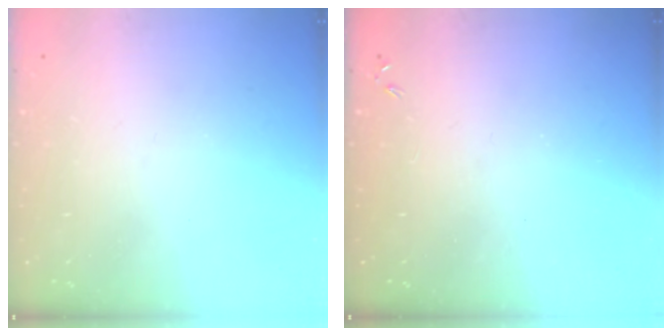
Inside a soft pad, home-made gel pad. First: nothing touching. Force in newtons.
{"total": 0.0}